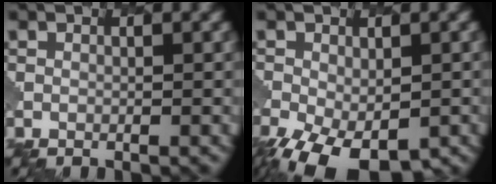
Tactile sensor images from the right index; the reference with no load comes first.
{"total": 9.2, "force": [-4.7, 4.8, 6.4], "torque": [-0.131, -0.040, -0.065]}